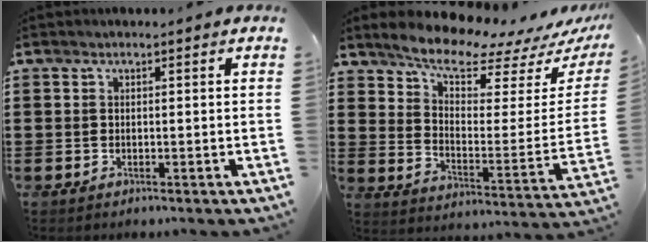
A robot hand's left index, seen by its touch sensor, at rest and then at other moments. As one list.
[{"total": 9.3, "force": [8.3, 2.0, 3.6], "torque": [-0.095, -0.061, 0.145]}]